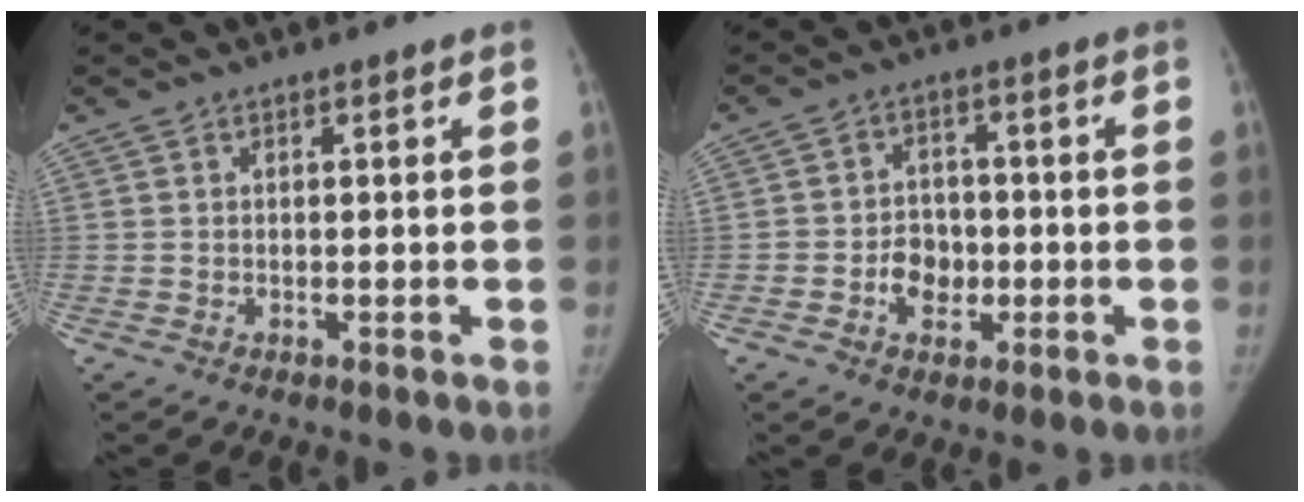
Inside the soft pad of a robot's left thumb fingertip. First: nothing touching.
{"total": 6.1, "force": [-1.6, 4.9, 3.2], "torque": [-0.023, 0.016, -0.028]}